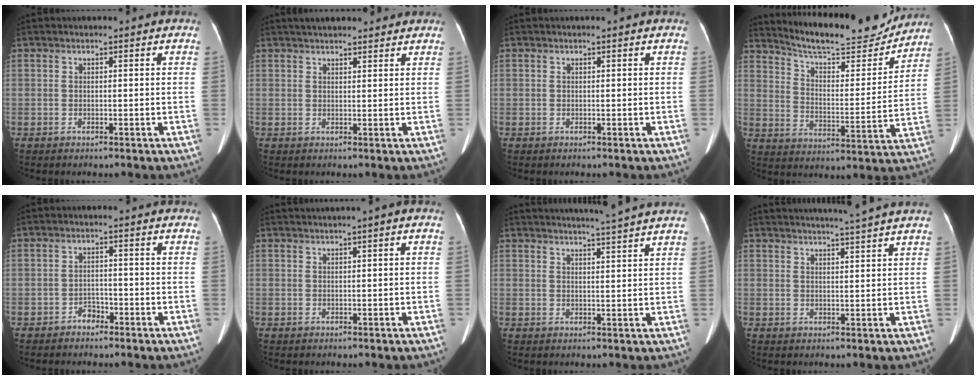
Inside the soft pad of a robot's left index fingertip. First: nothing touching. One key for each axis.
{"total": 7.9, "fx": 6.9, "fy": 2.0, "fz": 3.3, "tx": -0.042, "ty": 0.029, "tz": 0.097}
{"total": 0.0}
{"total": 16.7, "fx": 15.7, "fy": 2.5, "fz": 5.0, "tx": -0.083, "ty": -0.017, "tz": 0.231}
{"total": 2.0, "fx": -1.5, "fy": 1.1, "fz": 0.6, "tx": -0.008, "ty": 0.005, "tz": -0.025}
{"total": 1.1, "fx": 0.6, "fy": -0.1, "fz": 1.0, "tx": -0.018, "ty": 0.015, "tz": 0.014}
{"total": 7.8, "fx": 7.1, "fy": -1.6, "fz": 2.9, "tx": -0.040, "ty": 0.003, "tz": 0.087}
{"total": 6.9, "fx": 6.1, "fy": -1.6, "fz": 2.6, "tx": -0.036, "ty": 0.002, "tz": 0.076}